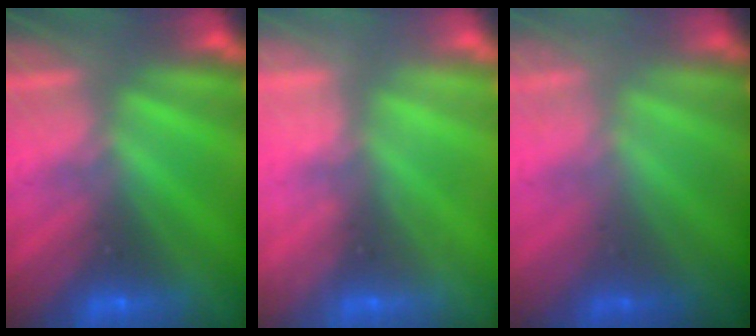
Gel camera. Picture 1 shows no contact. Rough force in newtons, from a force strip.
{"total": 2.0}
{"total": 2.3}